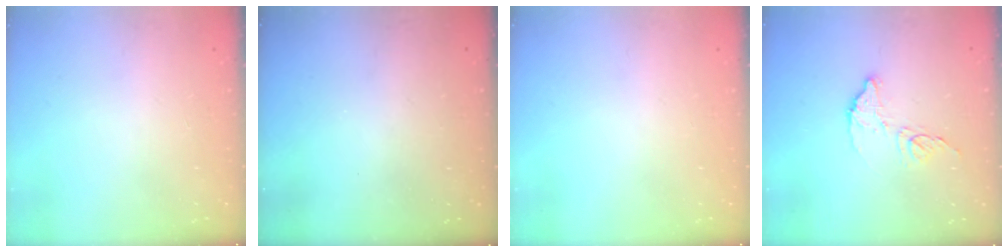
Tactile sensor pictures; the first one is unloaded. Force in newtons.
{"total": 3.3, "press": 3.3, "slide": 0.1}
{"total": 0.0}
{"total": 8.8, "press": 8.8, "slide": 0.3}